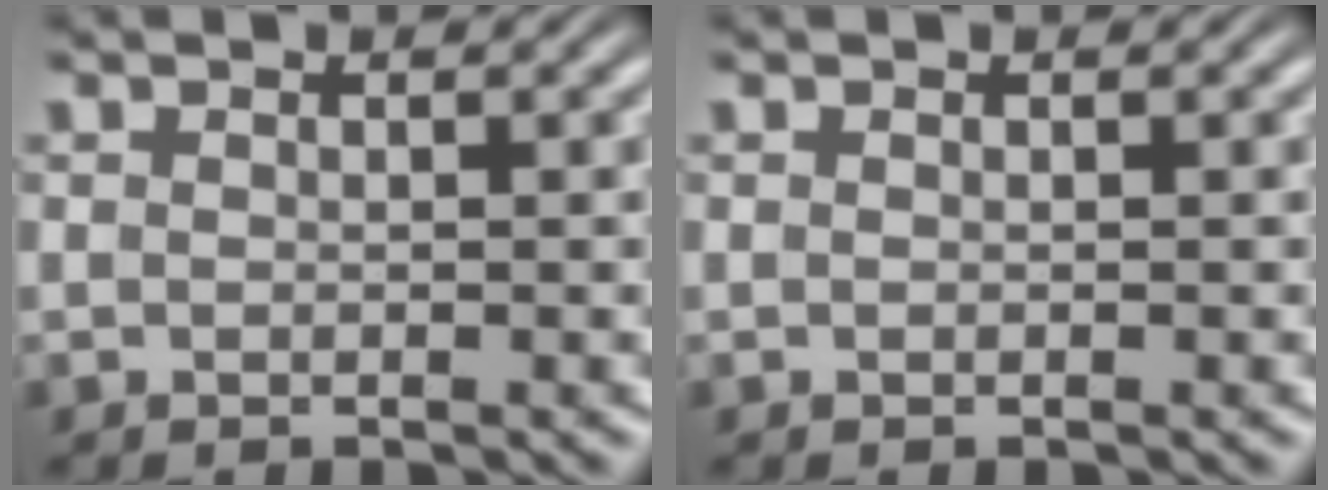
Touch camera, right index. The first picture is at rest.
{"total": 0.0}